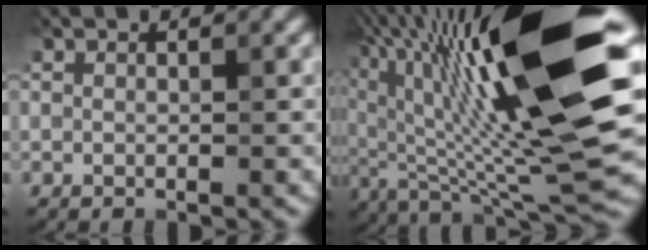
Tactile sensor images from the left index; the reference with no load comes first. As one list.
[{"total": 18.6, "force": [4.4, 4.4, 17.5], "torque": [-0.282, 0.016, 0.074]}]